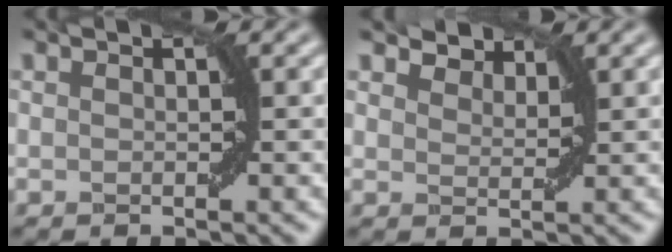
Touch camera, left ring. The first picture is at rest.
{"total": 2.3, "force": [2.1, 0.7, 0.4], "torque": [-0.010, 0.002, 0.032]}